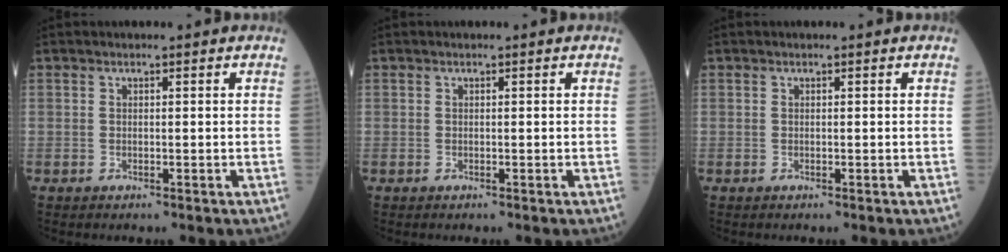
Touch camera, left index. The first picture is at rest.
{"total": 0.0}
{"total": 0.0}